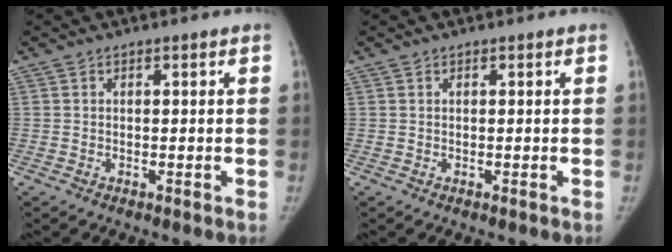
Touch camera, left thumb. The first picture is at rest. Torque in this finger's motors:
{"motor_torque": [0.00, 0.00, 0.14, -0.13, 0.00]}